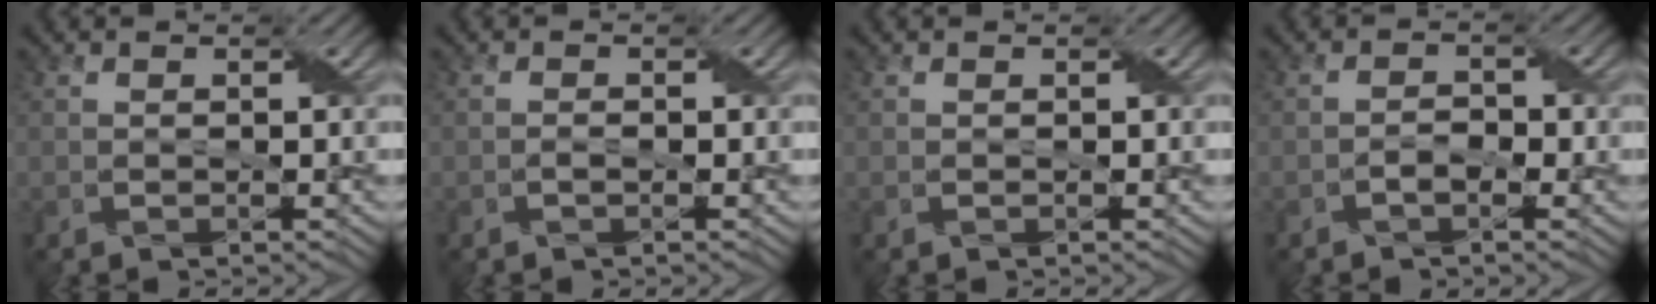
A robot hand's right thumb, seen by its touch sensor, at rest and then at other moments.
{"total": 0.8, "force": [-0.3, 0.3, 0.6], "torque": [-0.015, 0.001, -0.004]}
{"total": 0.0}
{"total": 1.8, "force": [-0.9, 1.0, 1.1], "torque": [-0.023, 0.005, -0.018]}